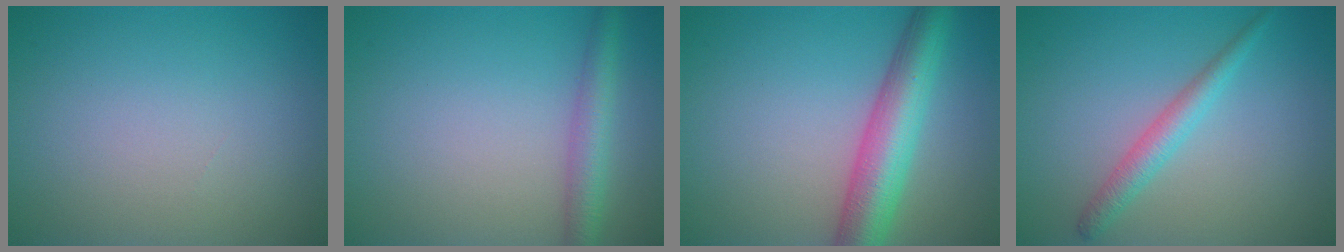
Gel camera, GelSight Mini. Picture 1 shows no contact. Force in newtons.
{"total": 3.0, "press": 3.0, "slide": 0.1}
{"total": 6.5, "press": 6.5, "slide": 0.1}
{"total": 2.4, "press": 2.4, "slide": 0.1}